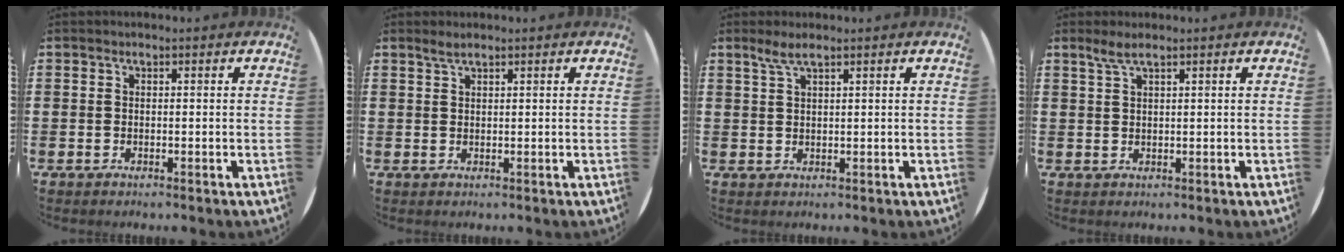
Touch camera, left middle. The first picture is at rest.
{"total": 1.3, "force": [1.1, 0.2, 0.6], "torque": [-0.011, 0.002, 0.020]}
{"total": 2.4, "force": [1.8, 0.3, 1.6], "torque": [-0.034, 0.003, 0.031]}
{"total": 2.2, "force": [1.6, 0.2, 1.5], "torque": [-0.031, 0.003, 0.028]}